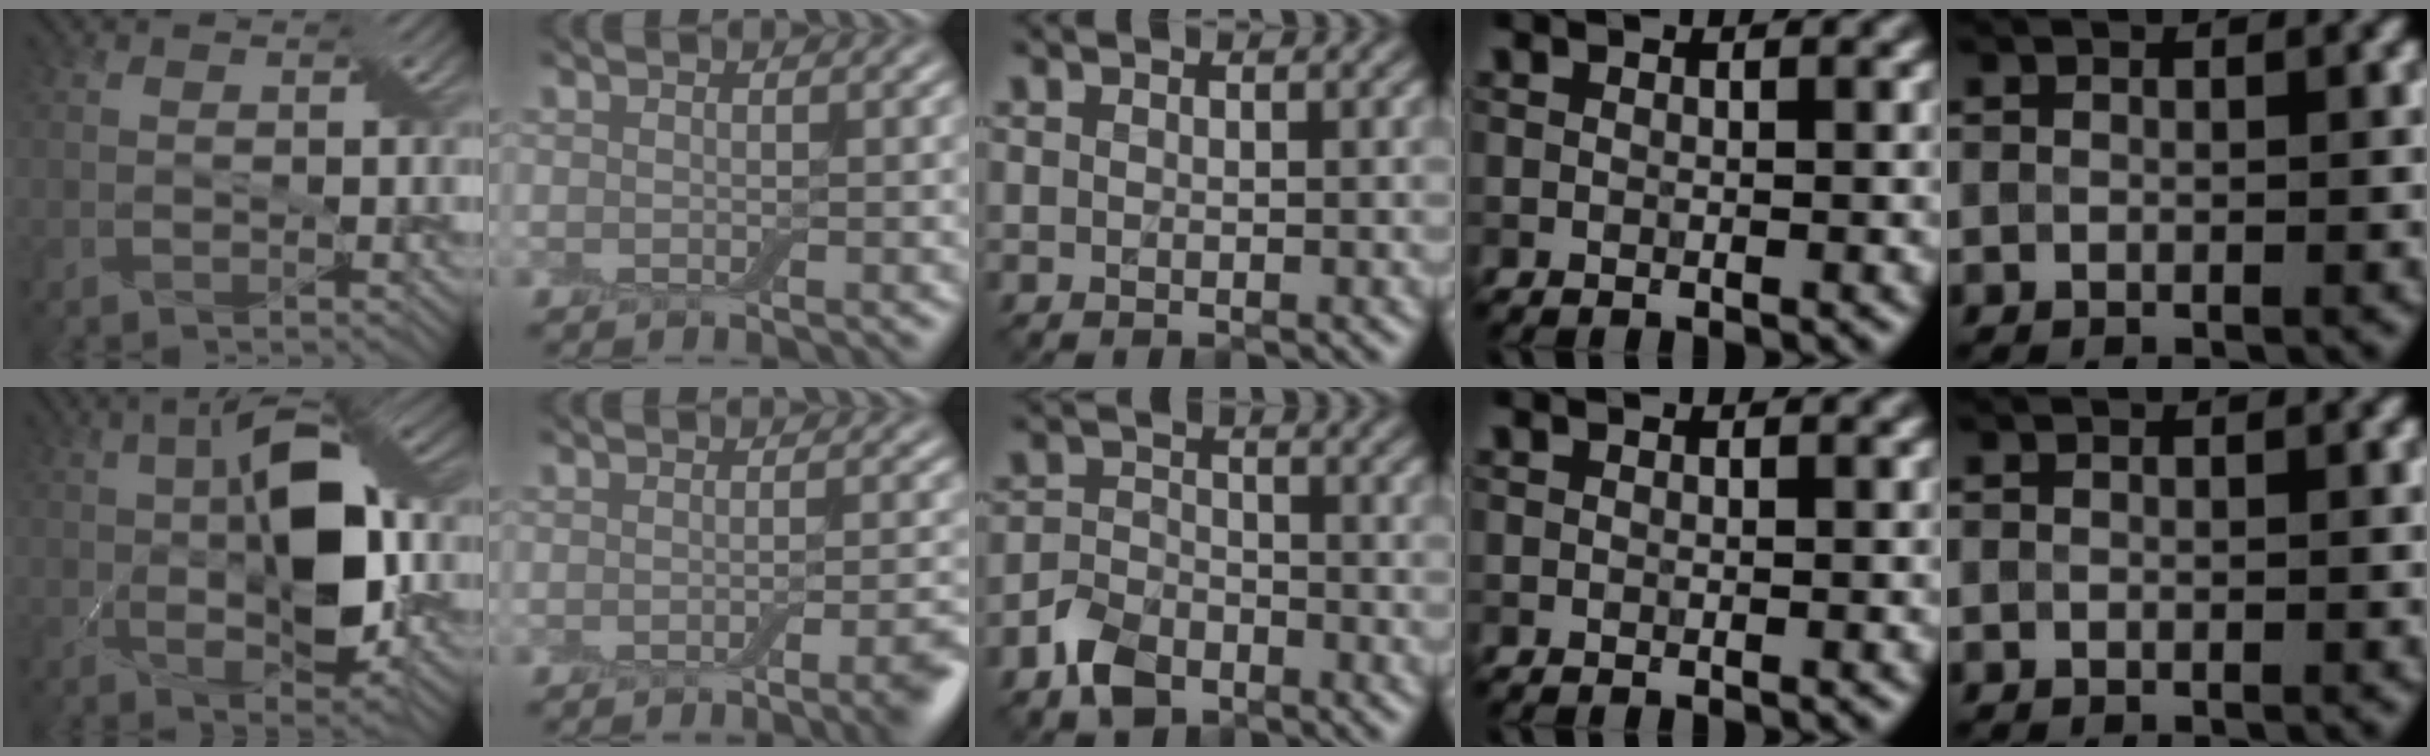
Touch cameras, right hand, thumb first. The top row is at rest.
{"thumb": {"total": 12.5, "force": [0.5, 5.2, 11.3], "torque": [-0.181, 0.008, 0.006]}, "index": {"total": 4.0, "force": [-2.0, 0.9, 3.3], "torque": [-0.032, 0.000, -0.028]}, "middle": {"total": 3.8, "force": [-2.6, 2.3, 1.6], "torque": [-0.028, 0.000, -0.060]}}